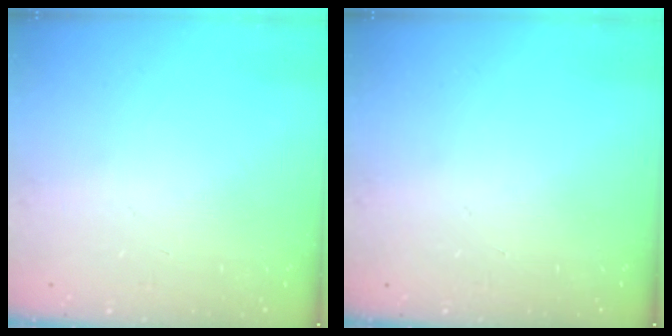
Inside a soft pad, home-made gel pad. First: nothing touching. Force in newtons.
{"total": 0.0}